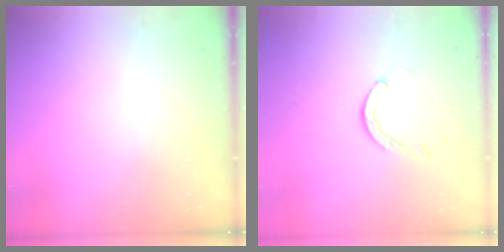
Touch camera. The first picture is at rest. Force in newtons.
{"total": 2.9, "press": 2.9, "slide": 0.4}